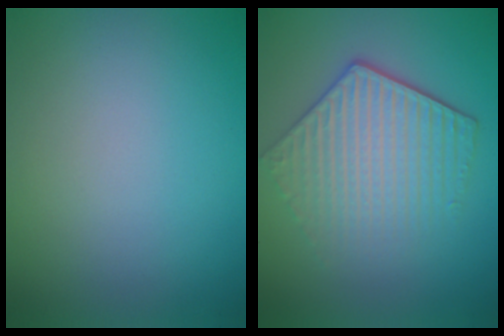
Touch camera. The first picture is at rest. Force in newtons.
{"total": 5.3, "press": 4.1, "slide": 3.3}